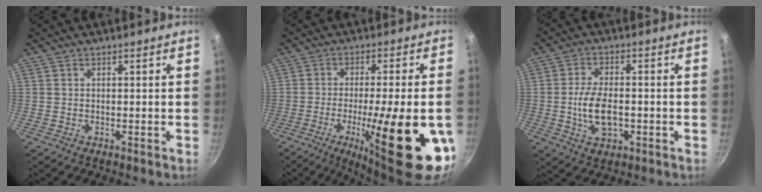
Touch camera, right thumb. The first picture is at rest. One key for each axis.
{"total": 22.7, "fx": -7.0, "fy": 5.3, "fz": 20.9, "tx": -0.285, "ty": 0.001, "tz": -0.097}
{"total": 8.4, "fx": -1.6, "fy": 4.5, "fz": 7.0, "tx": -0.126, "ty": 0.010, "tz": -0.028}